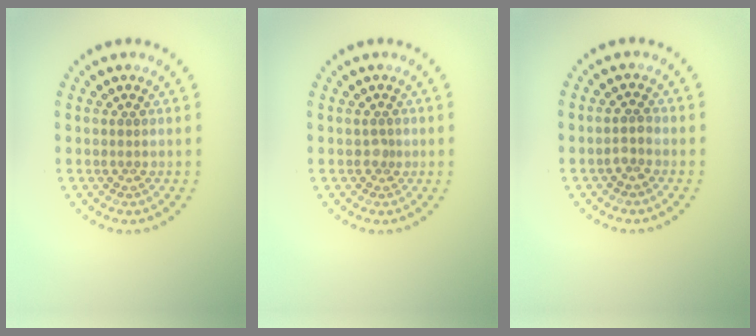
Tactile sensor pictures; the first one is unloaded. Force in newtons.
{"total": 0.7, "press": 0.5, "slide": 0.5}
{"total": 1.0, "press": 0.9, "slide": 0.5}